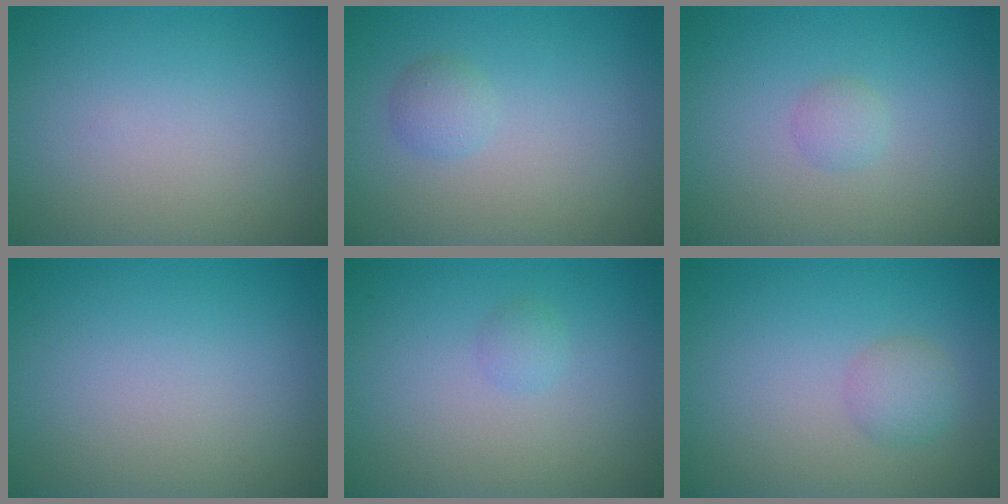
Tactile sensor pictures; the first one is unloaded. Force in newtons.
{"total": 1.3, "press": 1.3, "slide": 0.0}
{"total": 1.0, "press": 1.0, "slide": 0.0}
{"total": 0.0}
{"total": 0.8, "press": 0.8, "slide": 0.0}
{"total": 1.6, "press": 1.6, "slide": 0.2}